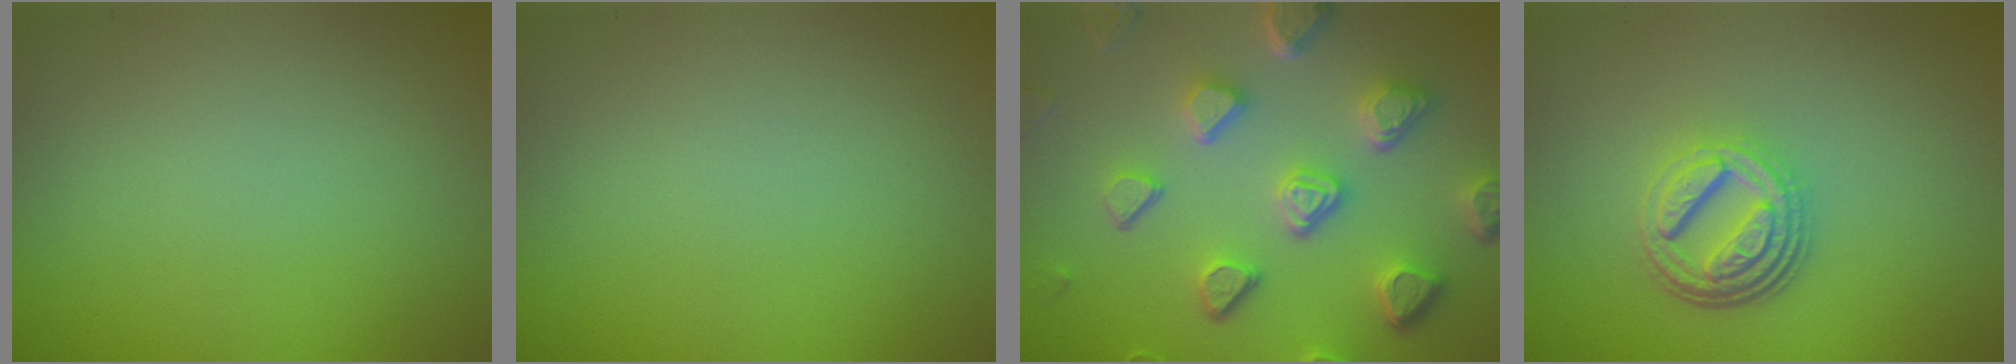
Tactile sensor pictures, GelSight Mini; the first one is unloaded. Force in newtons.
{"total": 0.0}
{"total": 6.6, "press": 5.3, "slide": 3.9}
{"total": 4.8, "press": 3.5, "slide": 3.3}